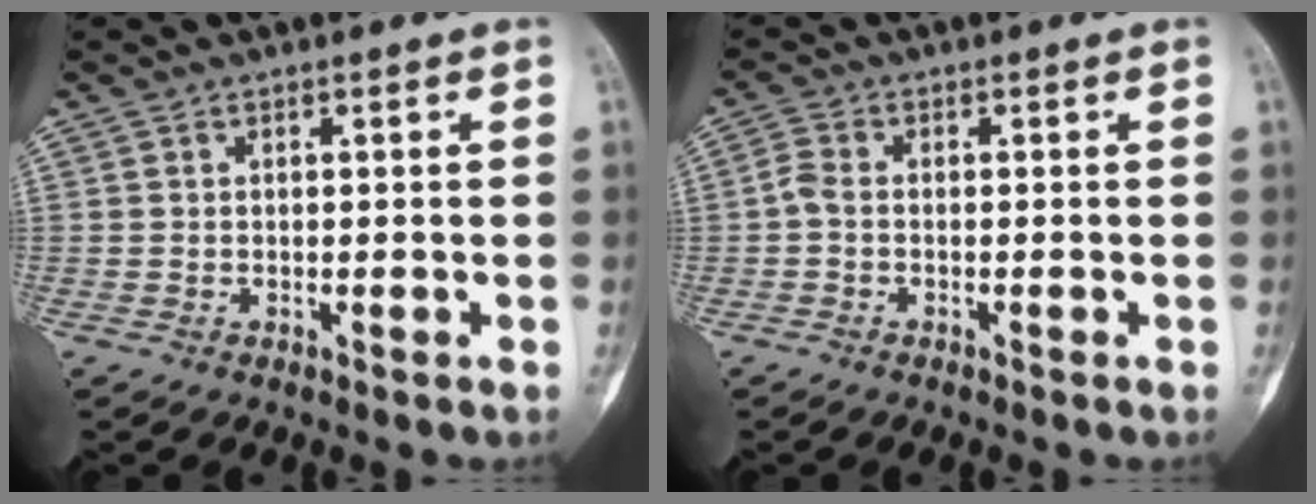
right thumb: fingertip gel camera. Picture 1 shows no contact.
{"total": 2.1, "force": [-0.7, 1.2, 1.6], "torque": [-0.039, 0.004, -0.025]}